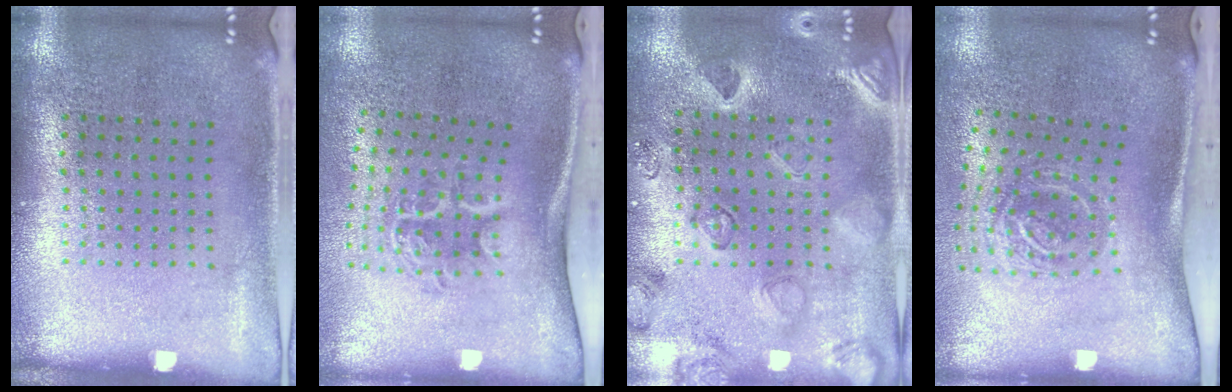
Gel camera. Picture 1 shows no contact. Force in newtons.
{"total": 2.1, "press": 1.4, "slide": 1.6}
{"total": 2.3, "press": 2.0, "slide": 1.0}
{"total": 2.1, "press": 1.3, "slide": 1.6}